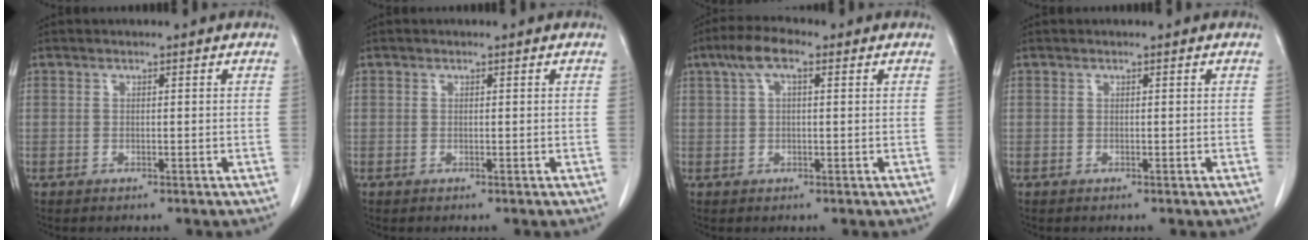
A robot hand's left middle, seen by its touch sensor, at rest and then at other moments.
{"total": 0.0}
{"total": 5.0, "force": [2.4, 1.6, 4.1], "torque": [-0.087, 0.025, 0.043]}
{"total": 0.0}